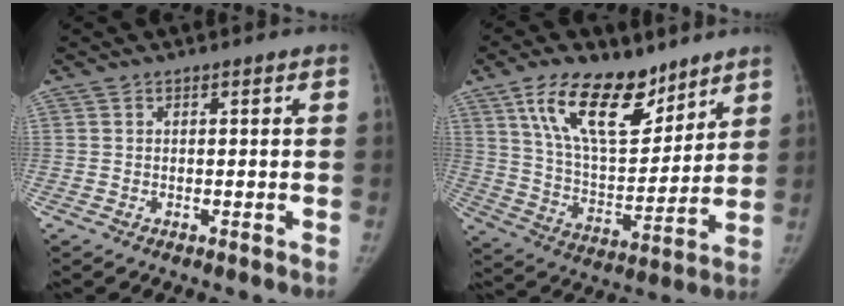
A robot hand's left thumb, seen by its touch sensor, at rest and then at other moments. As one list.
[{"total": 18.5, "force": [11.6, 8.8, 11.5], "torque": [-0.156, -0.064, 0.211]}]